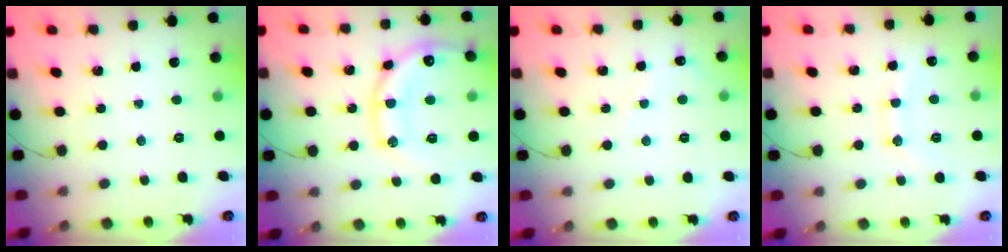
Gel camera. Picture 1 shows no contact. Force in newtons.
{"total": 19.0, "press": 18.8, "slide": 2.4}
{"total": 5.7, "press": 5.6, "slide": 1.0}
{"total": 10.2, "press": 10.2, "slide": 0.9}